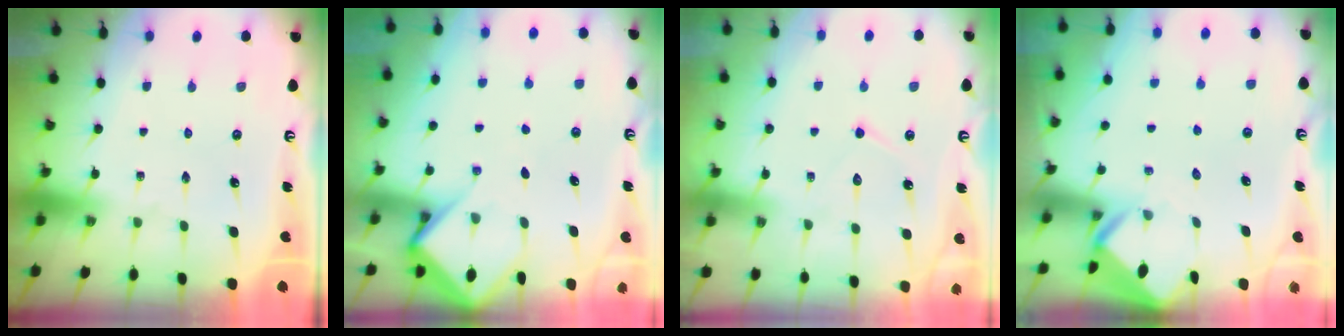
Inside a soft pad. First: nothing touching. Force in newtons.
{"total": 6.6, "press": 6.6, "slide": 0.5}
{"total": 6.6, "press": 6.6, "slide": 0.5}
{"total": 2.9, "press": 2.9, "slide": 0.2}